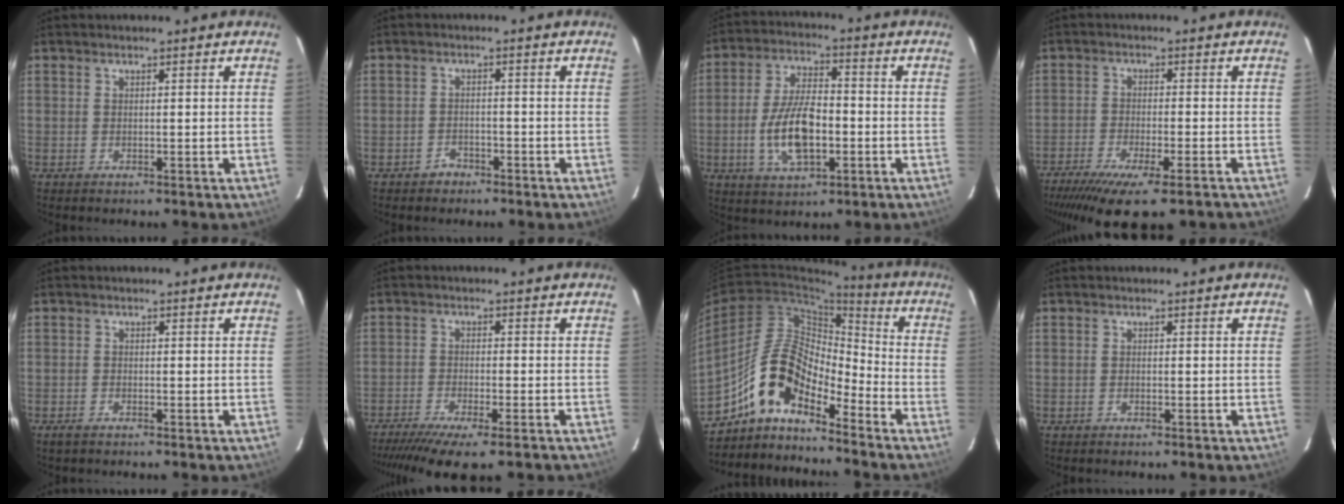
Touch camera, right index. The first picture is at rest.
{"total": 2.5, "force": [-1.9, 1.6, 0.4], "torque": [-0.010, 0.007, -0.027]}
{"total": 11.9, "force": [-2.8, 5.5, 10.2], "torque": [-0.206, 0.002, -0.046]}
{"total": 15.2, "force": [-11.4, 3.2, 9.5], "torque": [-0.192, -0.054, -0.180]}
{"total": 1.5, "force": [-1.2, 0.5, 0.8], "torque": [-0.020, -0.002, -0.023]}
{"total": 12.3, "force": [-9.8, 1.9, 7.2], "torque": [-0.153, -0.040, -0.159]}
{"total": 12.2, "force": [-9.0, 4.0, 7.1], "torque": [-0.130, 0.021, -0.184]}
{"total": 0.0}